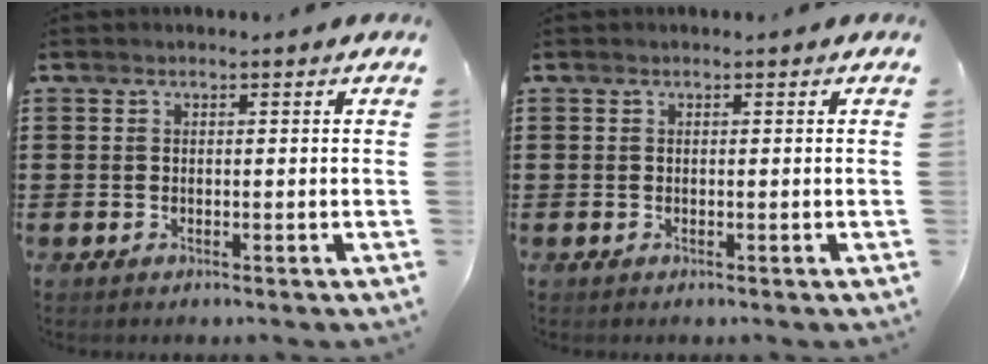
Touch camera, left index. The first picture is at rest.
{"total": 0.0}